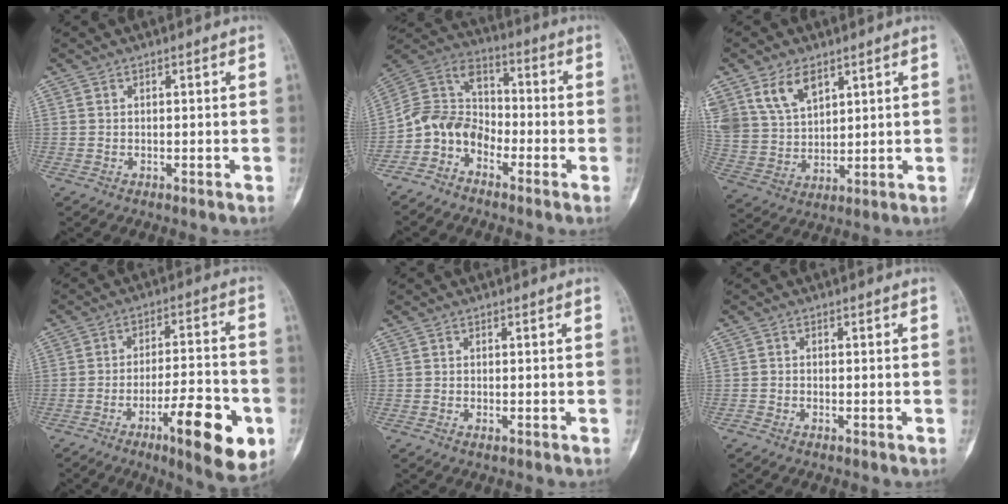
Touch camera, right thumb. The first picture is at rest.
{"total": 10.2, "force": [-5.1, 7.6, 4.6], "torque": [-0.075, 0.070, -0.117]}
{"total": 10.4, "force": [6.0, 6.3, 5.6], "torque": [-0.093, -0.019, 0.131]}
{"total": 16.3, "force": [-6.8, 4.4, 14.1], "torque": [-0.194, 0.024, -0.096]}
{"total": 0.9, "force": [-0.5, 0.4, 0.7], "torque": [-0.012, 0.002, -0.008]}
{"total": 1.0, "force": [-0.8, 0.4, 0.4], "torque": [-0.007, 0.003, -0.020]}